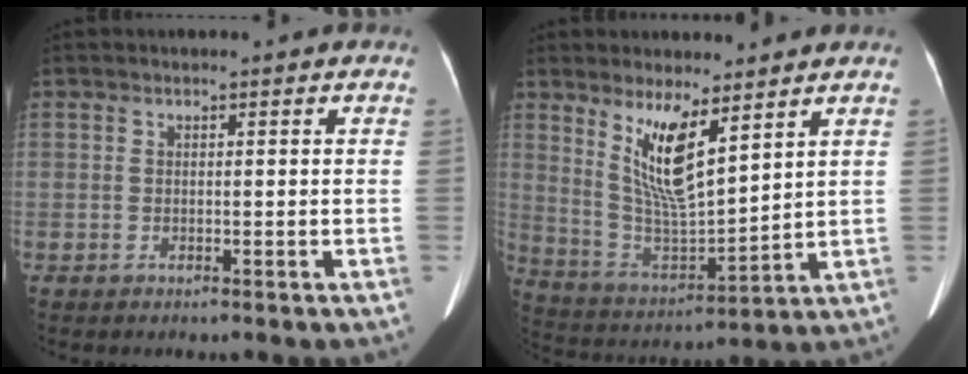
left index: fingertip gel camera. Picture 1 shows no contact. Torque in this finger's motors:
{"motor_torque": [1.57, -0.57, 0.69, 0.06]}